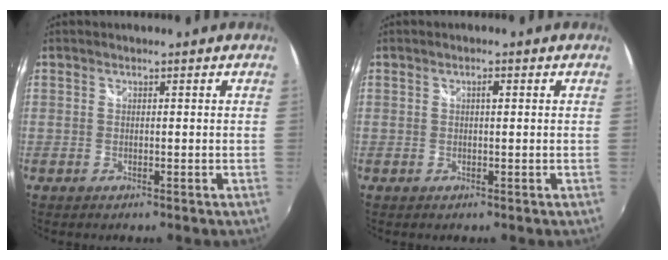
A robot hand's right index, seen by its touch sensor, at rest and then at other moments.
{"total": 1.0, "force": [0.3, 0.3, 1.0], "torque": [-0.016, 0.003, 0.002]}